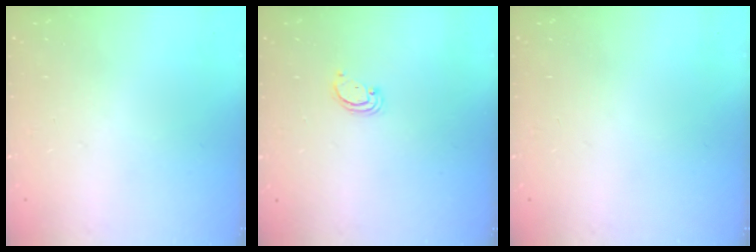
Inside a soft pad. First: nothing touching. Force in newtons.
{"total": 2.4, "press": 2.4, "slide": 0.2}
{"total": 0.0}